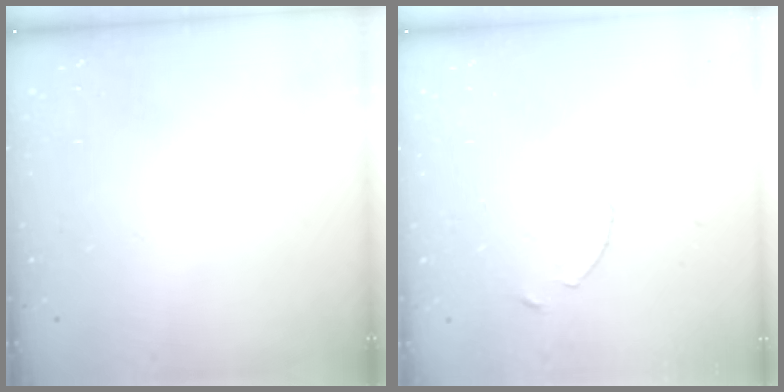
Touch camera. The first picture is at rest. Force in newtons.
{"total": 2.8, "press": 2.8, "slide": 0.4}